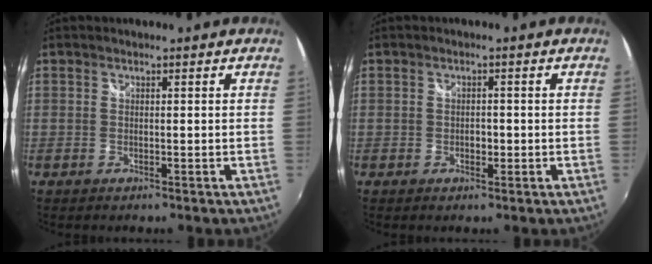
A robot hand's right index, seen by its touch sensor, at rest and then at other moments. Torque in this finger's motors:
{"motor_torque": [0.12, -0.08, 0.10, 0.02]}